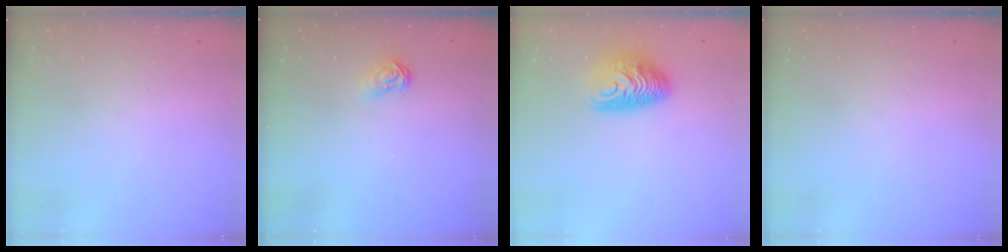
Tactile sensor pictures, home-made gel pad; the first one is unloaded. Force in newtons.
{"total": 3.7, "press": 3.7, "slide": 0.2}
{"total": 10.3, "press": 10.3, "slide": 0.5}
{"total": 0.0}